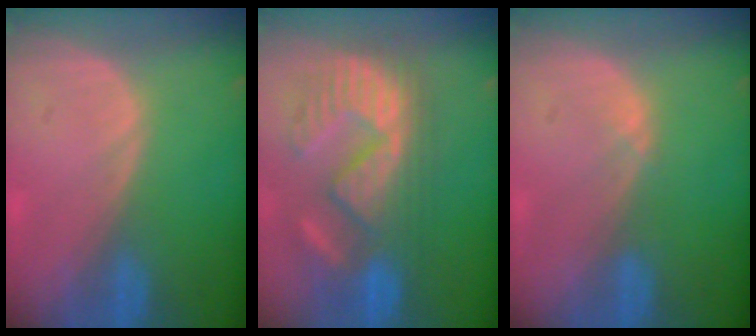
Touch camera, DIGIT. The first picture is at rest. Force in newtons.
{"total": 10.7, "press": 10.4, "slide": 2.5}
{"total": 0.7, "press": 0.6, "slide": 0.4}